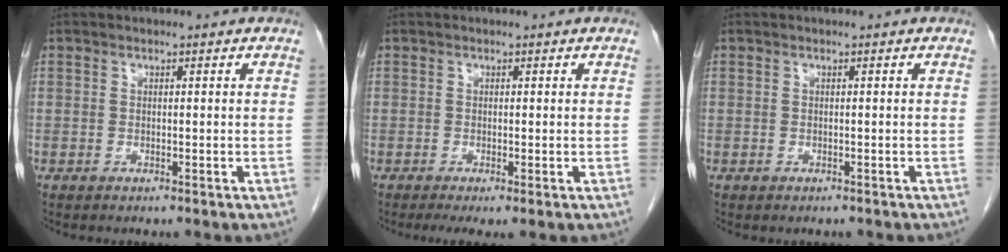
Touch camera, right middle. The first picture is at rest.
{"total": 1.6, "force": [-0.7, 0.3, 1.4], "torque": [-0.021, -0.007, -0.009]}
{"total": 0.5, "force": [-0.4, 0.3, 0.1], "torque": [-0.008, 0.001, -0.006]}